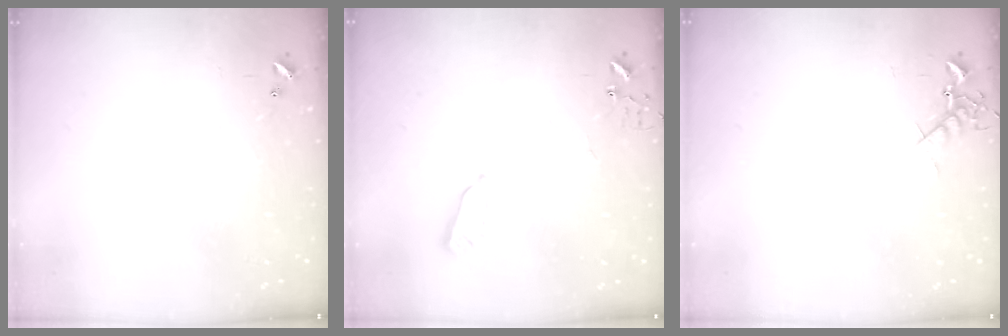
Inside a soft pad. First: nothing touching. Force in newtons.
{"total": 3.9, "press": 3.8, "slide": 0.6}
{"total": 7.8, "press": 7.8, "slide": 0.8}